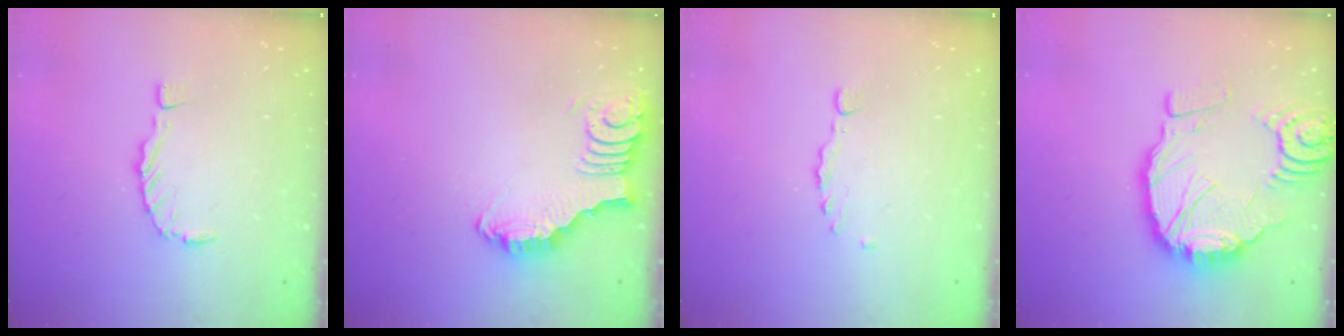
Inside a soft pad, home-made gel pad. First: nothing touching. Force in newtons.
{"total": 3.0, "press": 2.9, "slide": 0.3}
{"total": 0.6, "press": 0.5, "slide": 0.3}
{"total": 19.0, "press": 18.9, "slide": 2.1}